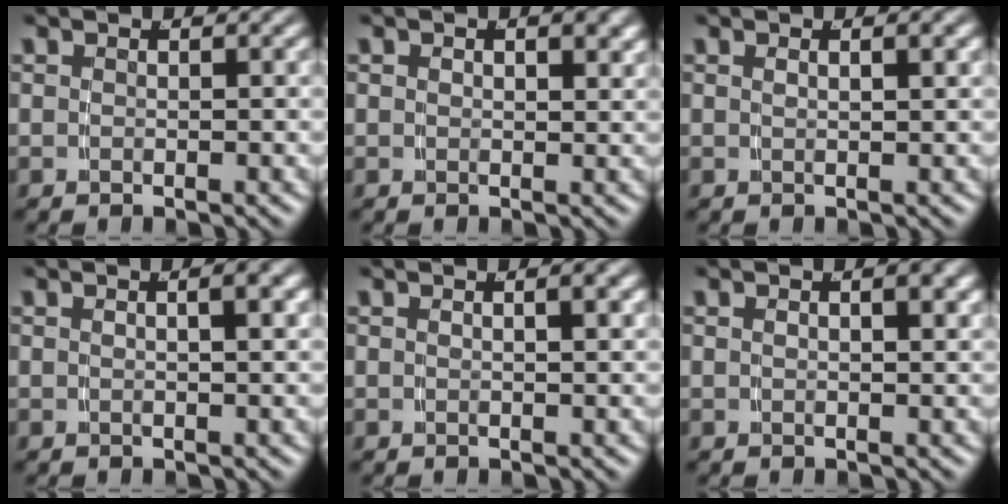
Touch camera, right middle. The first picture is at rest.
{"total": 1.0, "force": [0.6, 0.2, 0.7], "torque": [-0.010, -0.004, 0.014]}
{"total": 1.1, "force": [0.2, -0.7, 0.7], "torque": [-0.005, 0.001, 0.010]}
{"total": 1.4, "force": [0.1, -0.6, 1.3], "torque": [-0.015, 0.004, 0.007]}
{"total": 0.9, "force": [0.1, -0.6, 0.7], "torque": [-0.010, 0.000, 0.008]}
{"total": 1.1, "force": [0.2, -0.3, 1.0], "torque": [-0.014, 0.000, 0.009]}